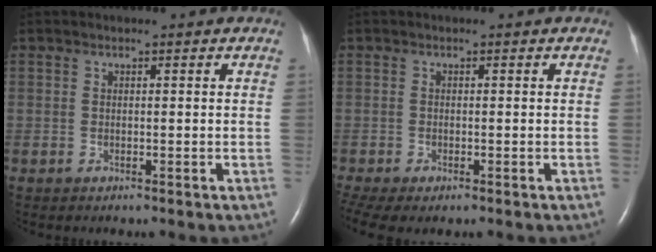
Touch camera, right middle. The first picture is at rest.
{"total": 6.2, "force": [-4.1, 2.6, 3.9], "torque": [-0.089, -0.011, -0.066]}